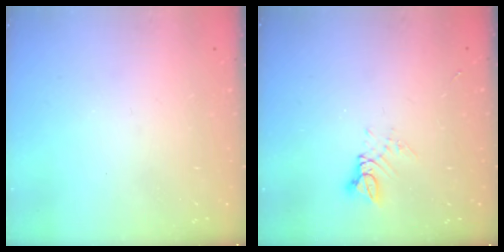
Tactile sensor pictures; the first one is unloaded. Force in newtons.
{"total": 4.2, "press": 4.1, "slide": 0.3}